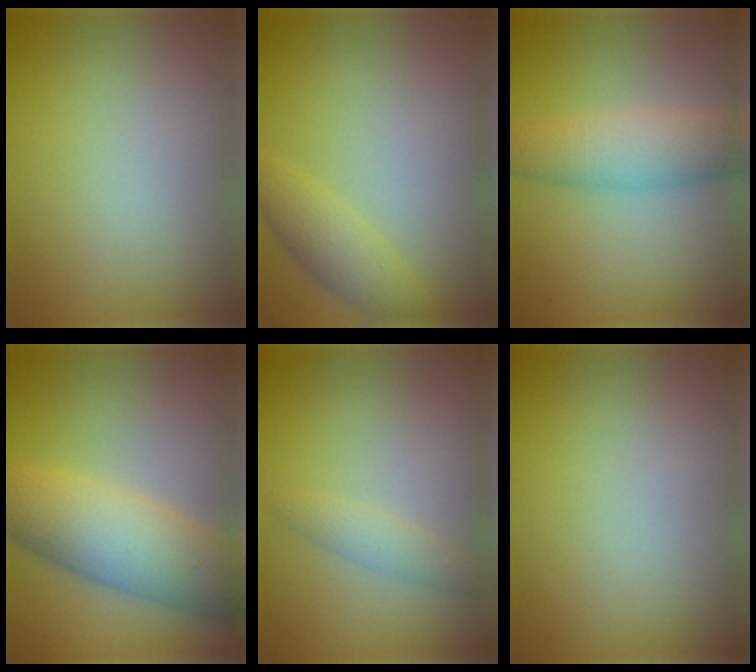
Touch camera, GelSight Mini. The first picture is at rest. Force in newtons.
{"total": 2.7, "press": 2.7, "slide": 0.1}
{"total": 4.3, "press": 4.3, "slide": 0.1}
{"total": 7.7, "press": 7.7, "slide": 0.1}
{"total": 1.6, "press": 1.6, "slide": 0.1}
{"total": 0.0}